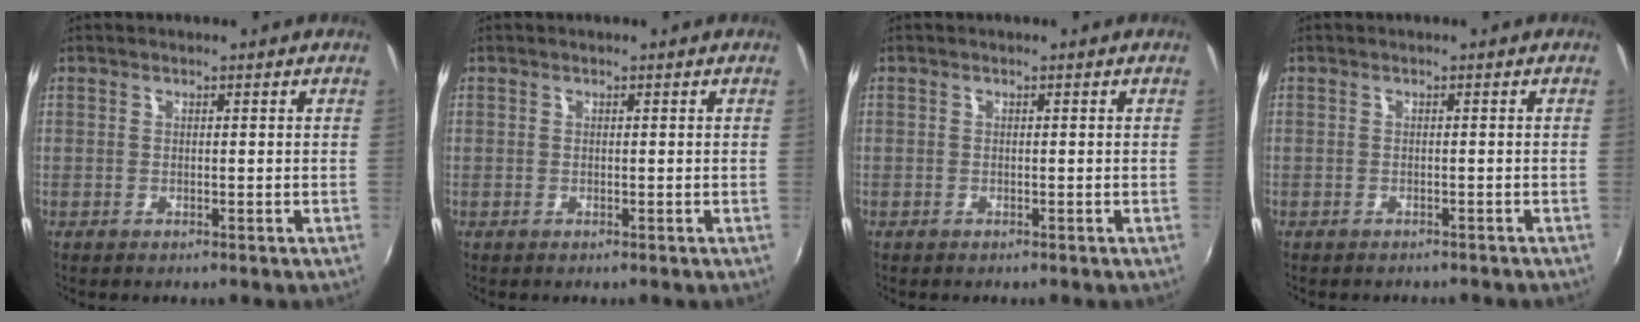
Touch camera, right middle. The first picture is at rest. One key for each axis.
{"total": 0.0}
{"total": 0.6, "fx": -0.4, "fy": 0.4, "fz": -0.1, "tx": -0.001, "ty": 0.002, "tz": -0.006}
{"total": 2.6, "fx": -2.3, "fy": 0.7, "fz": 0.8, "tx": -0.018, "ty": -0.011, "tz": -0.029}